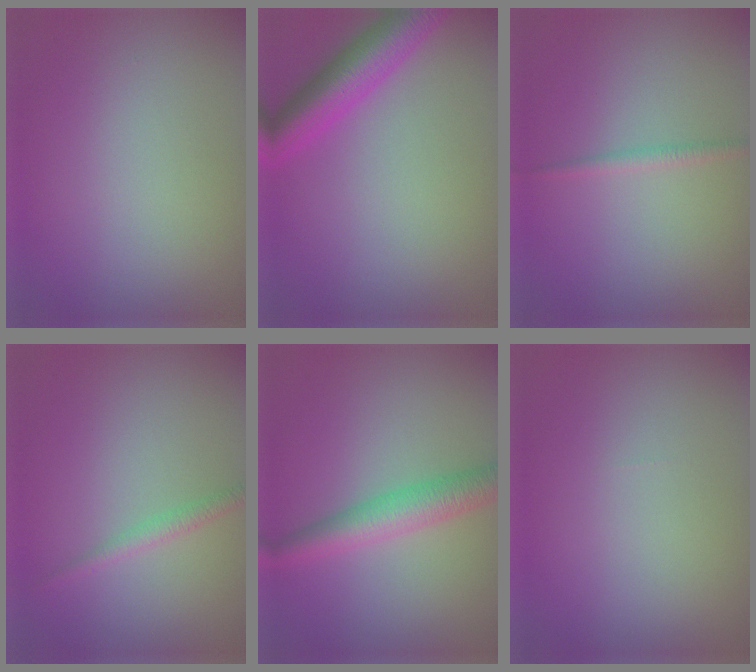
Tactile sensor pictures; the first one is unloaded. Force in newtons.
{"total": 5.3, "press": 5.3, "slide": 0.2}
{"total": 1.0, "press": 1.0, "slide": 0.0}
{"total": 1.4, "press": 1.4, "slide": 0.0}
{"total": 4.4, "press": 4.4, "slide": 0.1}
{"total": 0.0}